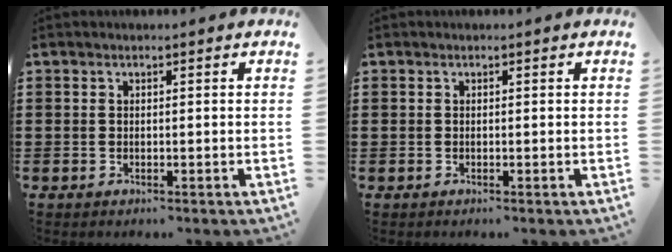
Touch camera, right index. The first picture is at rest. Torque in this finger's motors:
{"motor_torque": [-1.03, 1.11, -1.05, -0.21]}